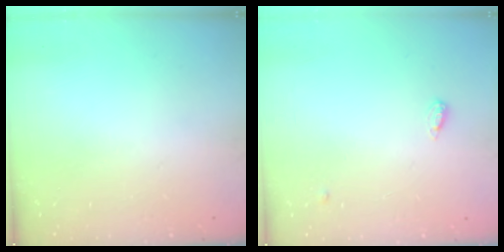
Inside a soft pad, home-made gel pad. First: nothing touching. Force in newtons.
{"total": 3.6, "press": 3.5, "slide": 0.7}